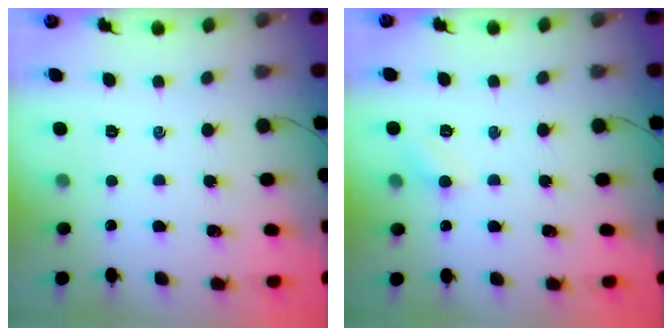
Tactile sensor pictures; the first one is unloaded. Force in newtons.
{"total": 4.5, "press": 4.3, "slide": 1.2}